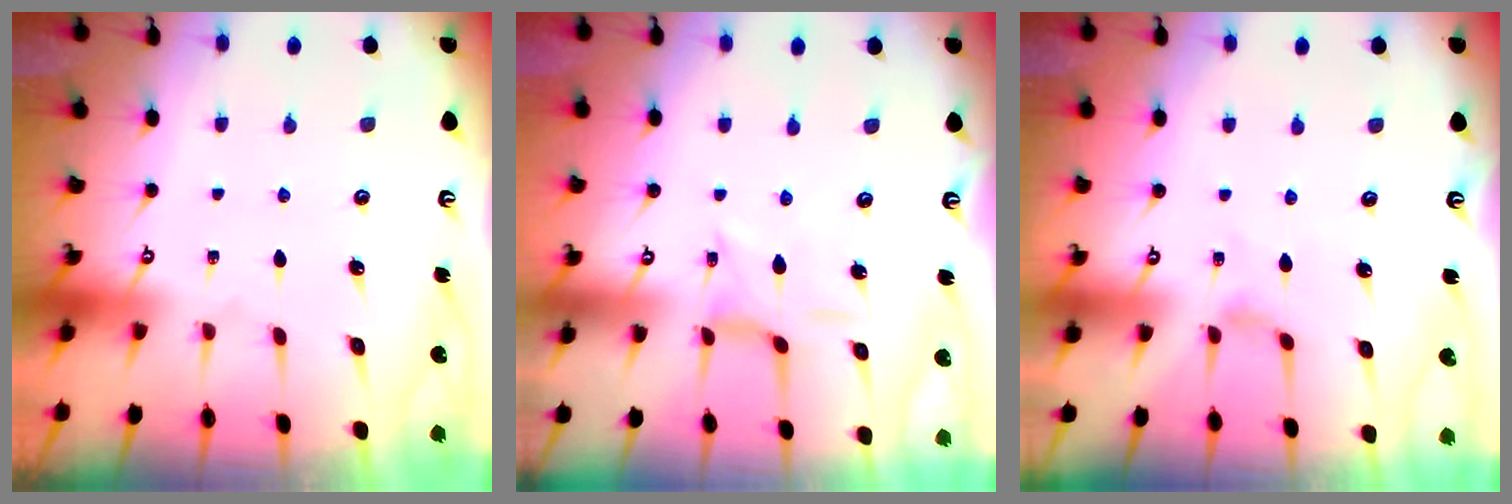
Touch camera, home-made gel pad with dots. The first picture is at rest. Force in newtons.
{"total": 1.7, "press": 1.7, "slide": 0.3}
{"total": 0.9, "press": 0.9, "slide": 0.2}